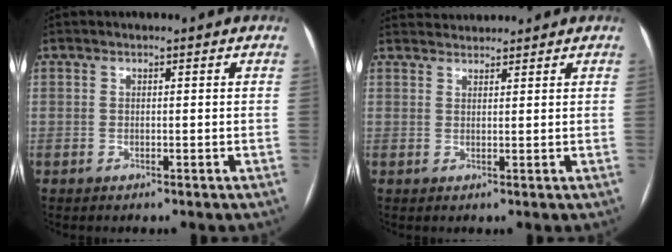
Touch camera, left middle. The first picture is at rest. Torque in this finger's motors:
{"motor_torque": [0.28, -0.66, -0.02, -0.01]}